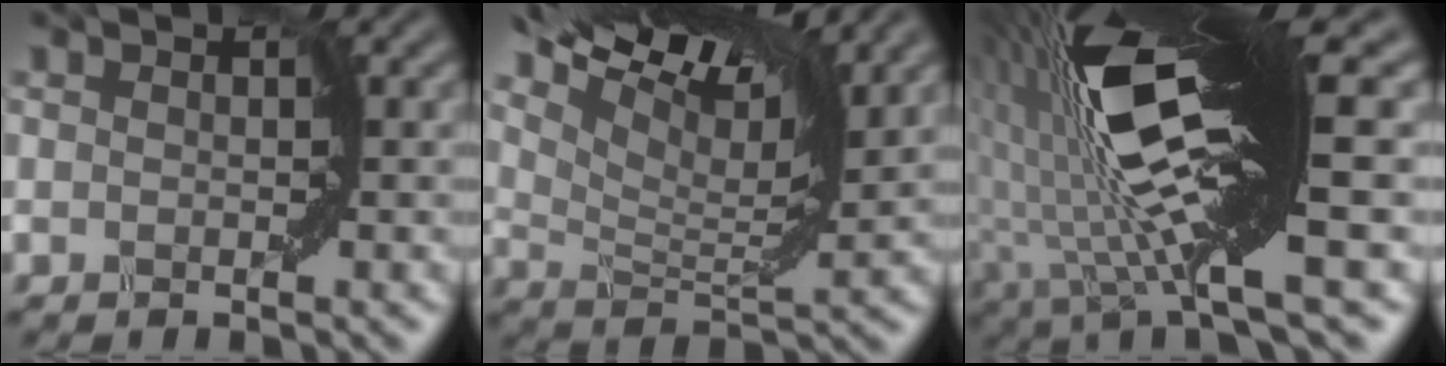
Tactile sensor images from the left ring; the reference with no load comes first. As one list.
[{"total": 9.8, "force": [7.8, 2.0, 5.4], "torque": [-0.100, 0.021, 0.117]}, {"total": 12.9, "force": [1.0, 2.0, 12.7], "torque": [-0.249, 0.011, 0.023]}]